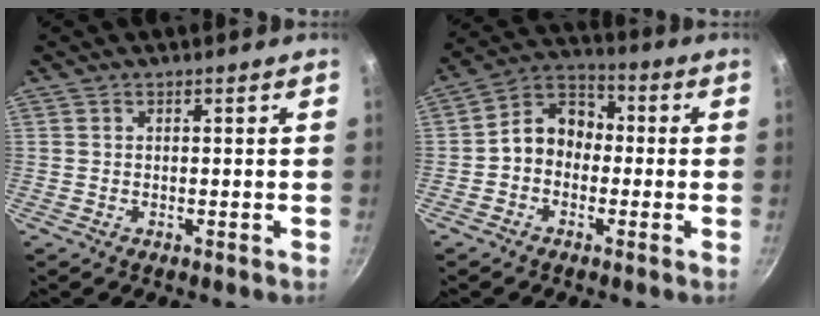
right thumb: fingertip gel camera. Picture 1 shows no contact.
{"total": 9.1, "force": [-1.1, 7.3, 5.4], "torque": [-0.064, 0.038, -0.037]}